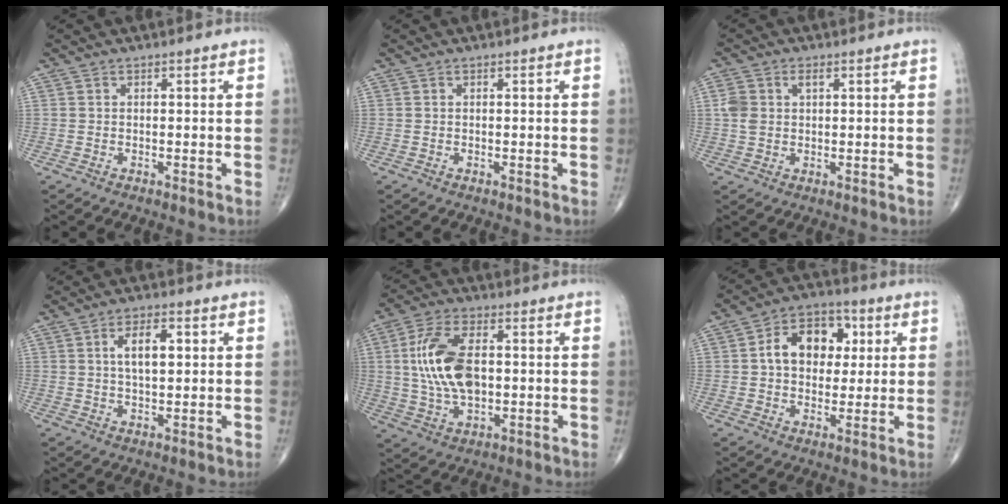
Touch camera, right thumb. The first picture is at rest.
{"total": 0.0}
{"total": 4.5, "force": [1.2, 2.9, 3.2], "torque": [-0.076, 0.009, 0.024]}
{"total": 6.2, "force": [1.5, 2.9, 5.3], "torque": [-0.081, -0.001, 0.023]}
{"total": 13.8, "force": [1.0, 7.4, 11.5], "torque": [-0.225, 0.007, 0.021]}
{"total": 12.3, "force": [2.3, 8.7, 8.3], "torque": [-0.092, 0.012, 0.029]}